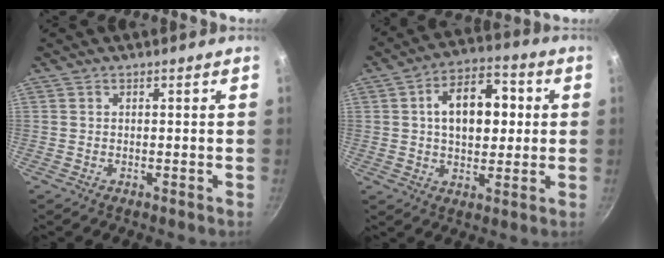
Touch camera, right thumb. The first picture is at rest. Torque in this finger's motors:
{"motor_torque": [-1.10, 1.36, 0.89, 0.27, 0.08]}